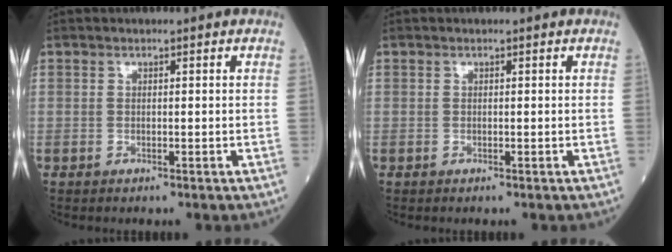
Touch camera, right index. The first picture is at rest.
{"total": 0.0}